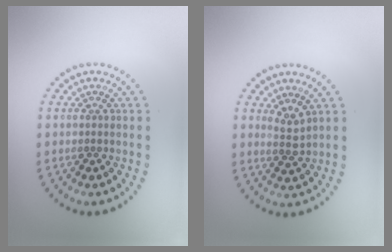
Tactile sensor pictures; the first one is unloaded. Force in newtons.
{"total": 1.7, "press": 1.1, "slide": 1.3}